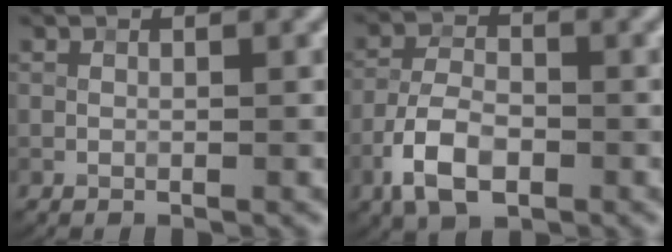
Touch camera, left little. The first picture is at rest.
{"total": 5.5, "force": [-2.7, 2.9, 3.8], "torque": [-0.072, 0.001, -0.056]}